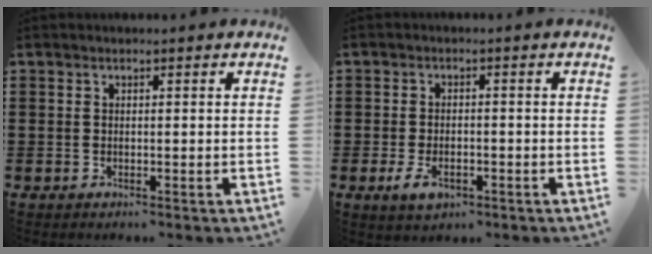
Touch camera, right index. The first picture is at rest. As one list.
[{"total": 3.0, "force": [-1.4, 1.6, 2.2], "torque": [-0.052, -0.005, -0.031]}]